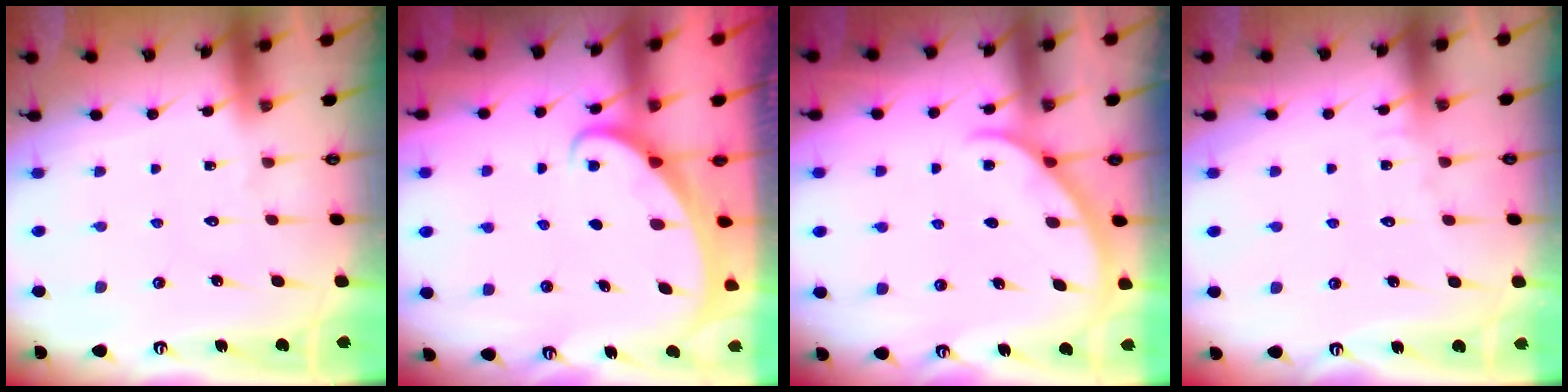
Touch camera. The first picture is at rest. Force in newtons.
{"total": 1.8, "press": 1.8, "slide": 0.1}
{"total": 2.0, "press": 2.0, "slide": 0.2}
{"total": 5.7, "press": 5.7, "slide": 0.3}